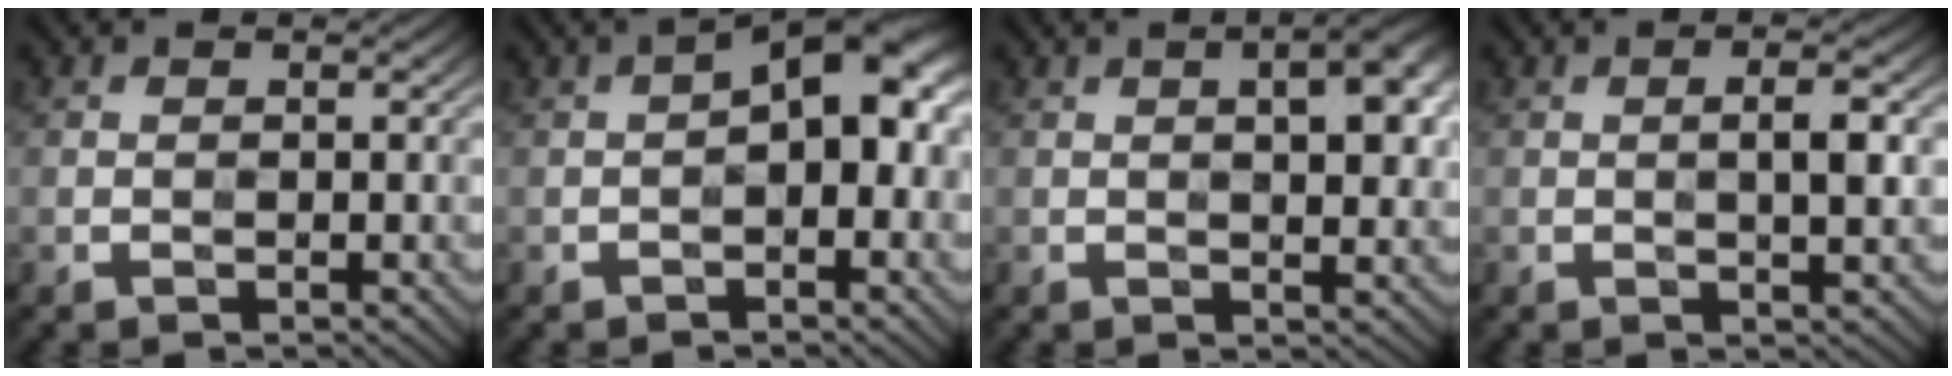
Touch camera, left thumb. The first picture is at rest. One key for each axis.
{"total": 8.2, "fx": 0.3, "fy": 3.7, "fz": 7.3, "tx": -0.104, "ty": 0.022, "tz": -0.006}
{"total": 7.5, "fx": 1.7, "fy": 2.7, "fz": 6.8, "tx": -0.084, "ty": 0.015, "tz": 0.018}
{"total": 3.4, "fx": 0.2, "fy": 0.7, "fz": 3.4, "tx": -0.057, "ty": 0.004, "tz": 0.003}